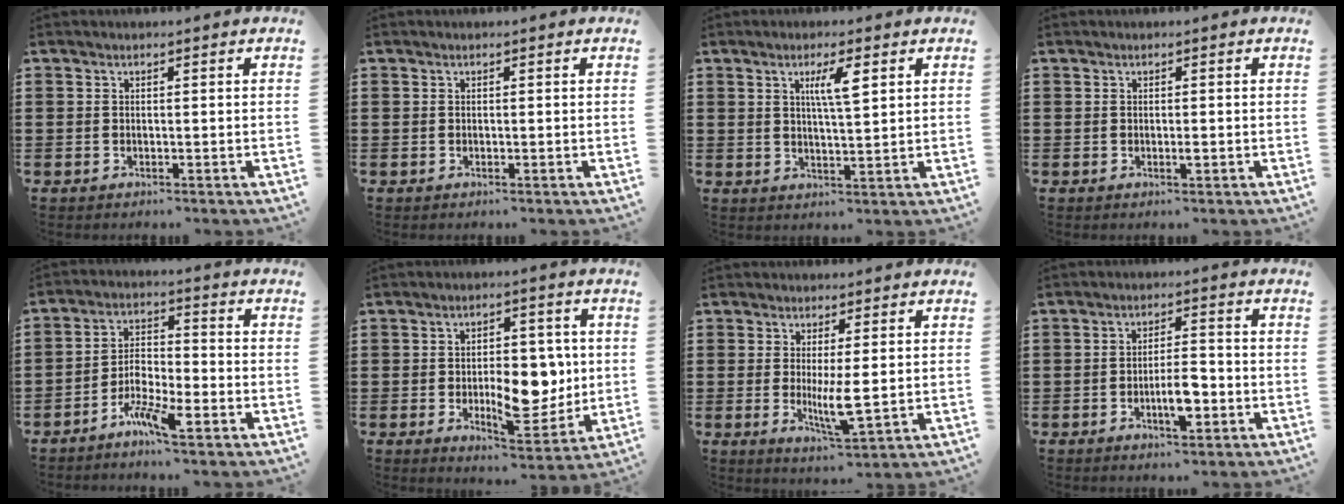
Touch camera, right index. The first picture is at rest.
{"total": 0.0}
{"total": 4.3, "force": [1.8, 0.5, 3.9], "torque": [-0.072, 0.002, 0.025]}
{"total": 0.9, "force": [-0.2, 0.1, 0.9], "torque": [-0.016, -0.004, -0.002]}
{"total": 6.1, "force": [-4.1, 1.6, 4.3], "torque": [-0.098, -0.001, -0.080]}
{"total": 10.5, "force": [-0.5, 5.5, 8.9], "torque": [-0.118, -0.002, -0.008]}
{"total": 5.6, "force": [-0.4, 1.2, 5.4], "torque": [-0.096, -0.012, -0.009]}
{"total": 5.3, "force": [-1.9, 1.8, 4.6], "torque": [-0.092, 0.001, -0.038]}